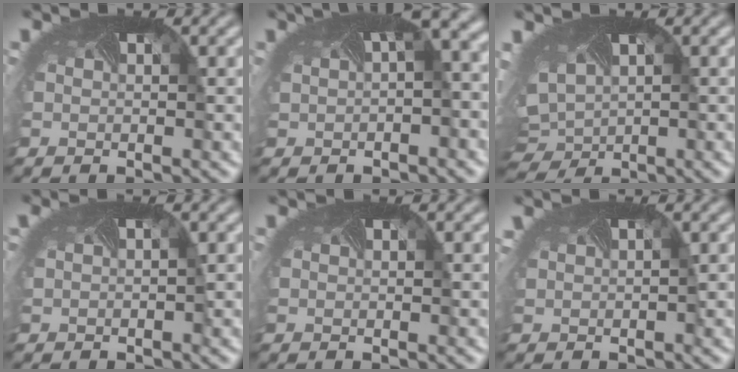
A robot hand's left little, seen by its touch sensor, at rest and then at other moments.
{"total": 8.0, "force": [2.4, 3.1, 6.9], "torque": [-0.129, 0.008, 0.053]}
{"total": 4.9, "force": [0.5, 3.5, 3.5], "torque": [-0.085, -0.013, 0.026]}
{"total": 1.6, "force": [0.3, 0.9, 1.3], "torque": [-0.011, 0.010, 0.001]}
{"total": 0.0}
{"total": 1.9, "force": [0.8, 1.0, 1.4], "torque": [-0.029, 0.005, 0.009]}